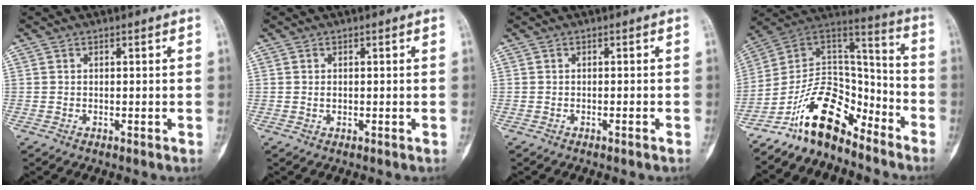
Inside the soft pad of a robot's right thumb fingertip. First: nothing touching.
{"total": 0.8, "force": [0.1, 0.5, 0.6], "torque": [-0.010, 0.000, 0.004]}
{"total": 0.7, "force": [-0.5, 0.0, 0.5], "torque": [-0.013, 0.004, -0.005]}
{"total": 15.4, "force": [-11.0, 7.6, 7.7], "torque": [-0.103, 0.117, -0.204]}